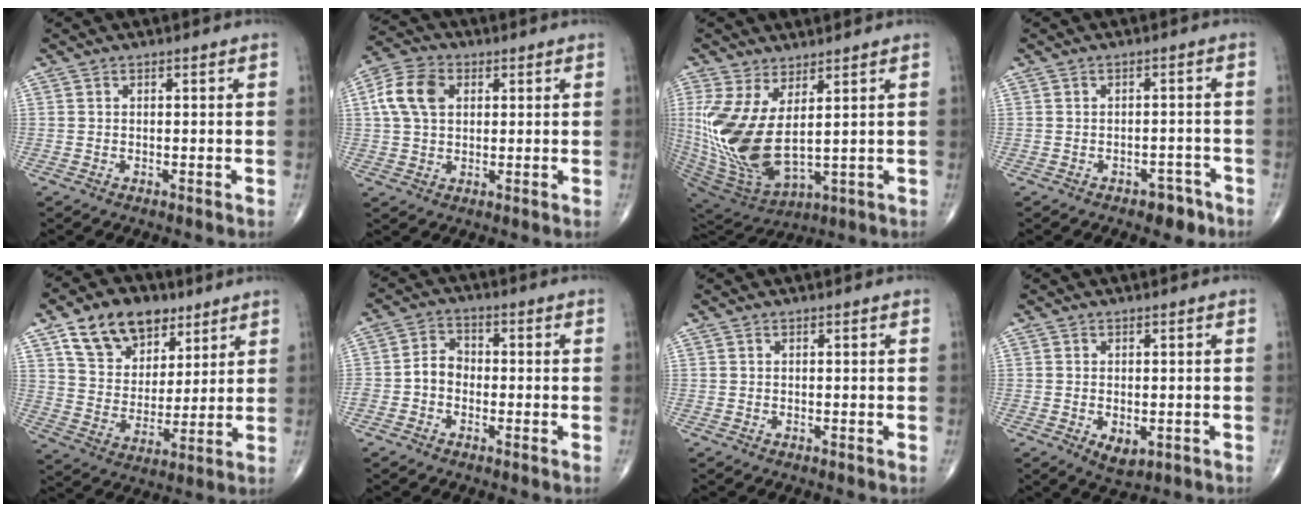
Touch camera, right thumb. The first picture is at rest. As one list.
[{"total": 8.9, "force": [2.1, 6.2, 6.0], "torque": [-0.114, 0.012, 0.035]}, {"total": 16.1, "force": [2.7, 7.4, 14.0], "torque": [-0.312, -0.037, 0.076]}, {"total": 3.8, "force": [-2.5, 2.2, 1.8], "torque": [-0.006, 0.020, -0.028]}, {"total": 15.6, "force": [8.8, 10.3, 7.6], "torque": [-0.095, -0.030, 0.159]}, {"total": 4.9, "force": [-1.4, 3.9, 2.6], "torque": [-0.034, 0.023, -0.035]}, {"total": 0.0}, {"total": 3.9, "force": [-1.1, 2.2, 3.0], "torque": [-0.045, -0.007, -0.008]}]